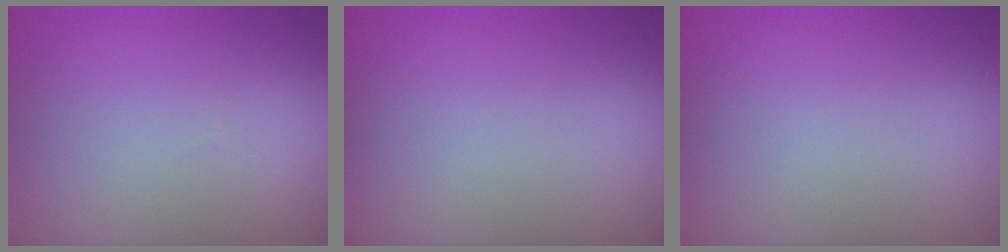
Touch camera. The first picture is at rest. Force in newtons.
{"total": 0.0}
{"total": 0.0}